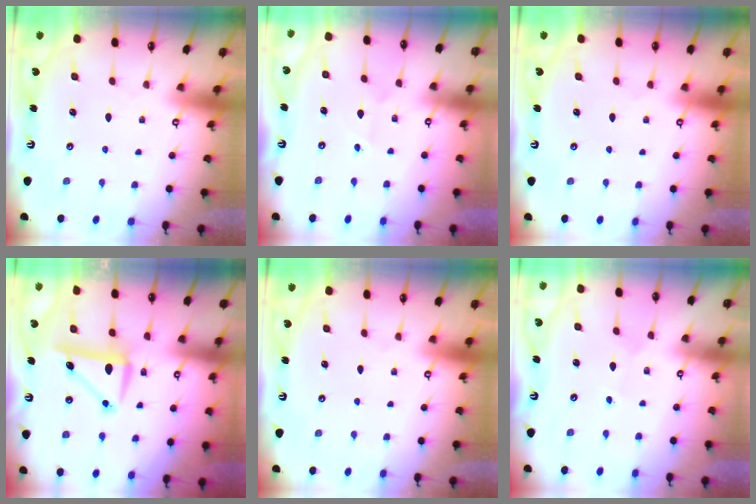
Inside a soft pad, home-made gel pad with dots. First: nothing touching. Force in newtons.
{"total": 2.8, "press": 2.8, "slide": 0.3}
{"total": 0.0}
{"total": 8.8, "press": 8.8, "slide": 1.0}
{"total": 0.0}
{"total": 1.8, "press": 1.8, "slide": 0.2}